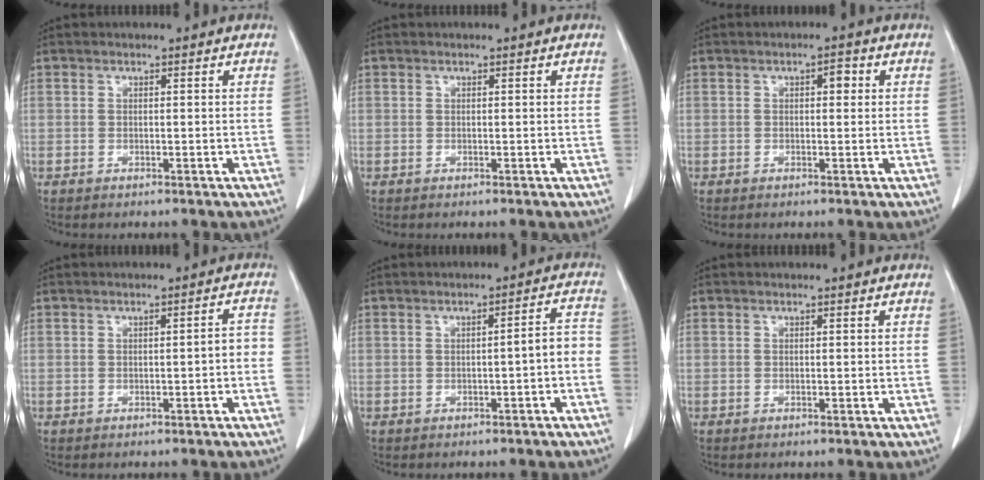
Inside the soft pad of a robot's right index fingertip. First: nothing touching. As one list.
[{"total": 0.0}, {"total": 2.0, "force": [0.5, 0.9, 1.7], "torque": [-0.022, 0.010, 0.007]}, {"total": 2.0, "force": [-0.6, 0.5, 1.8], "torque": [-0.020, 0.006, -0.007]}, {"total": 3.6, "force": [-1.2, 0.6, 3.3], "torque": [-0.037, 0.016, -0.017]}, {"total": 0.0}]